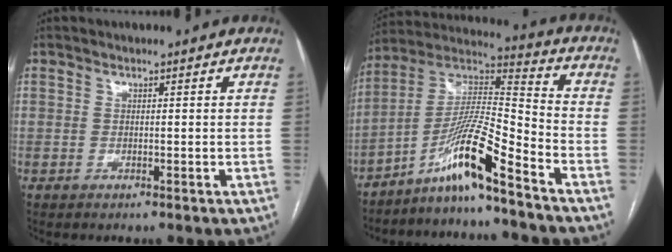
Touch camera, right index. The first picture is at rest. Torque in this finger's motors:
{"motor_torque": [1.27, -0.50, 0.67, 0.16]}